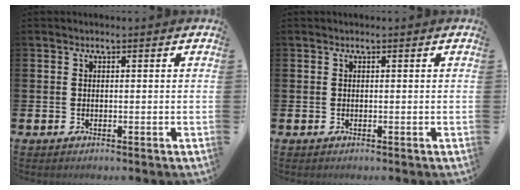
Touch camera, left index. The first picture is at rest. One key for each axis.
{"total": 0.0}